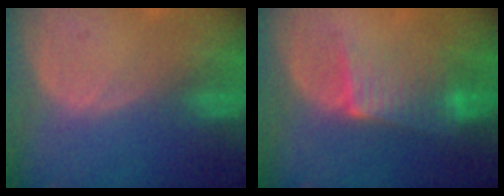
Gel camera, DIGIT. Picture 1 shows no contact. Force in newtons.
{"total": 6.4, "press": 5.7, "slide": 2.9}